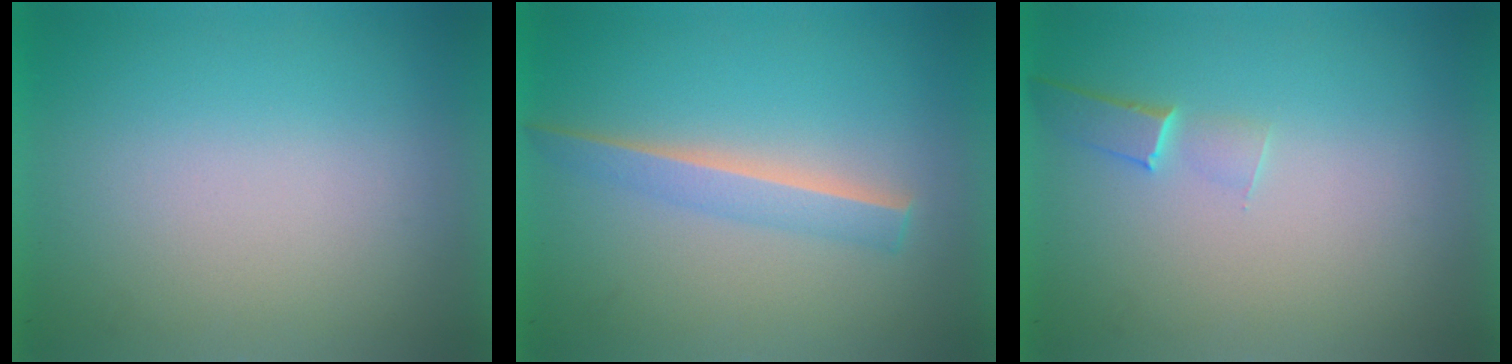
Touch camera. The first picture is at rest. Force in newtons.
{"total": 2.4}
{"total": 1.0}